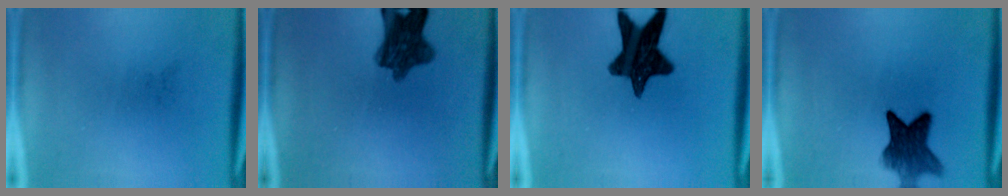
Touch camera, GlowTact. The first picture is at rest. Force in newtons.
{"total": 8.6}
{"total": 13.5}
{"total": 7.8}